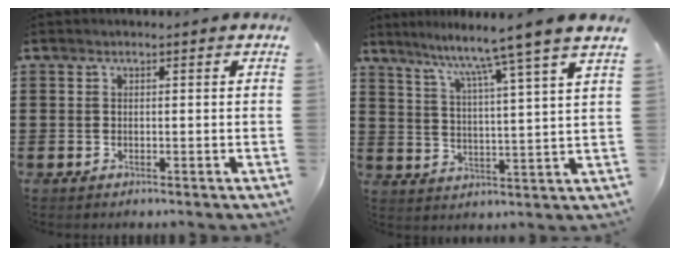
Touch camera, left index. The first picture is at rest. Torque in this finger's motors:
{"motor_torque": [1.18, -0.96, 0.65, 0.21]}